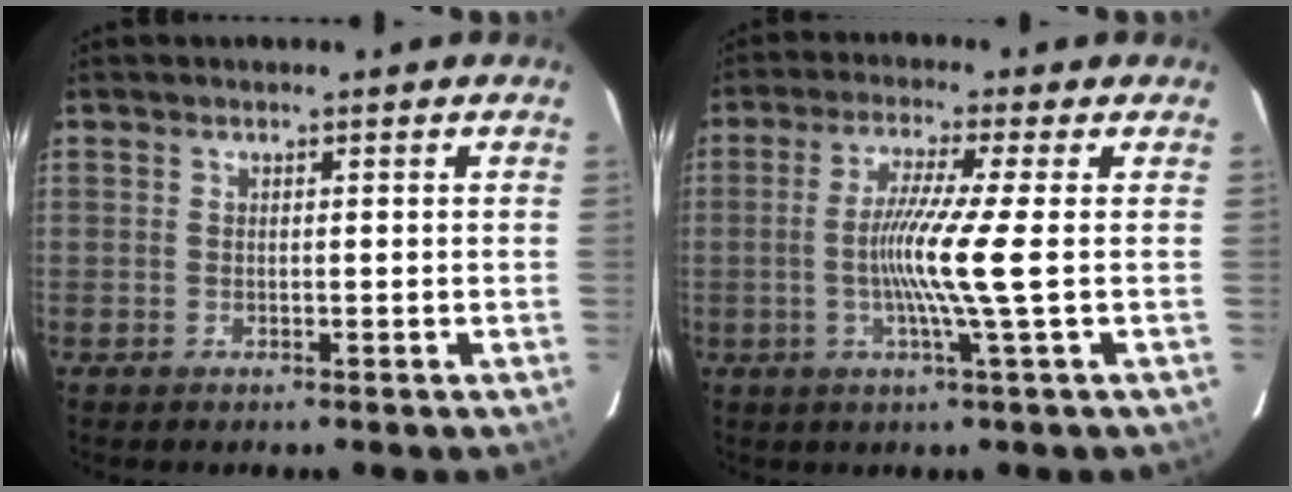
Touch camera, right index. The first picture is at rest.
{"total": 8.1, "force": [-0.7, -1.9, 7.8], "torque": [-0.153, -0.014, -0.016]}